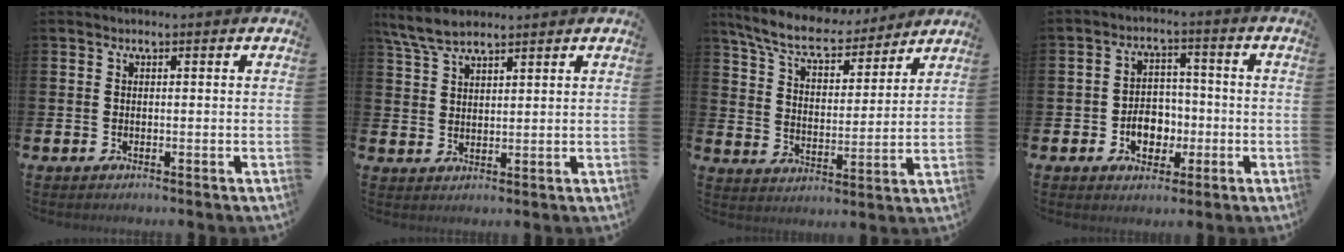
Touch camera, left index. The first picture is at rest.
{"total": 5.4, "force": [4.7, 1.2, 2.2], "torque": [-0.063, -0.009, 0.089]}
{"total": 8.5, "force": [7.7, 1.9, 3.0], "torque": [-0.091, -0.046, 0.136]}
{"total": 5.1, "force": [-1.6, 3.9, 2.9], "torque": [-0.043, 0.004, -0.036]}